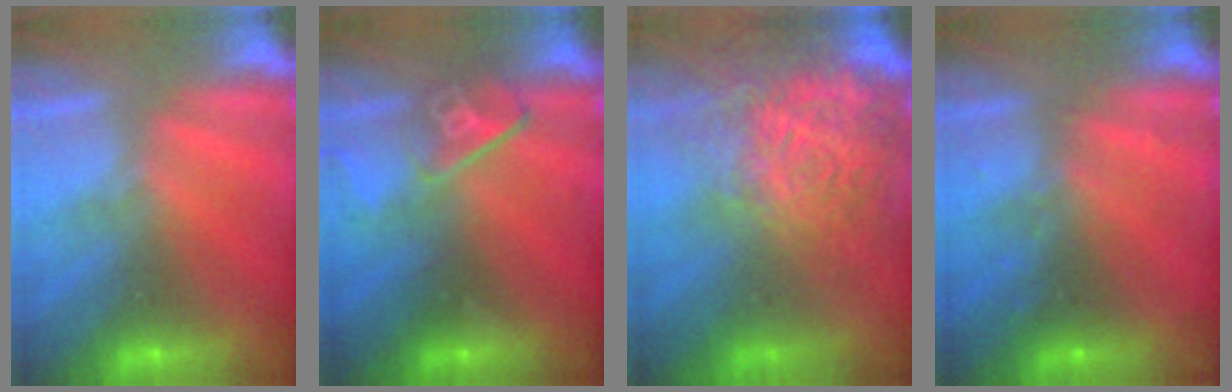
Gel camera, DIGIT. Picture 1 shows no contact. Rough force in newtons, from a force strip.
{"total": 2.8}
{"total": 10.5}
{"total": 2.4}